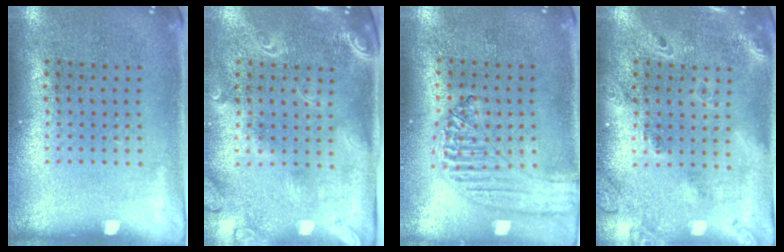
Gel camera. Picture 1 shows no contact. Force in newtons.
{"total": 2.4, "press": 1.9, "slide": 1.4}
{"total": 1.3, "press": 1.3, "slide": 0.3}
{"total": 2.0, "press": 1.7, "slide": 0.9}